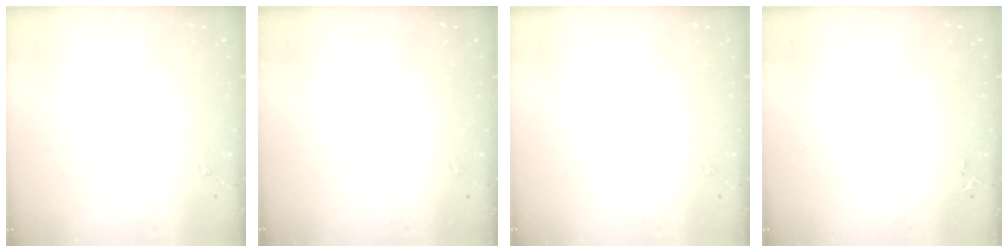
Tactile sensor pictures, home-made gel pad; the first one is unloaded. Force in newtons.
{"total": 0.0}
{"total": 0.0}
{"total": 2.6, "press": 2.6, "slide": 0.3}